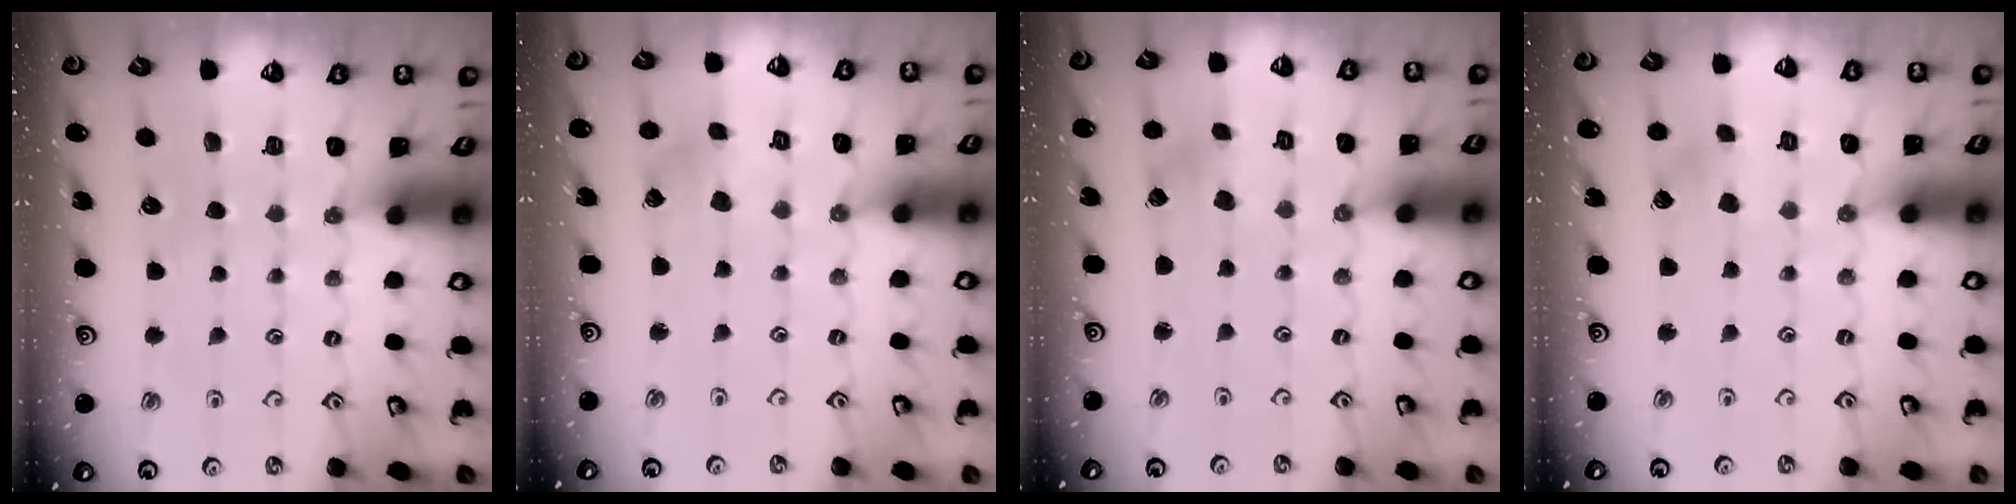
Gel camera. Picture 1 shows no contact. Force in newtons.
{"total": 2.3, "press": 2.2, "slide": 0.3}
{"total": 1.6, "press": 1.5, "slide": 0.2}
{"total": 2.3, "press": 2.3, "slide": 0.1}